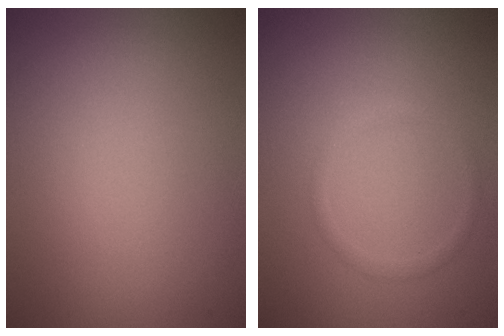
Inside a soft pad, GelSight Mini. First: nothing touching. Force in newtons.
{"total": 1.0, "press": 1.0, "slide": 0.1}